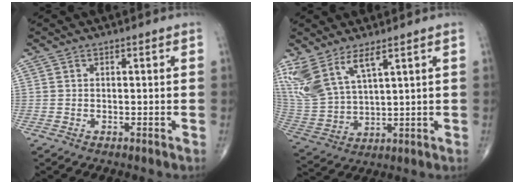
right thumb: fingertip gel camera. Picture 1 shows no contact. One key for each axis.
{"total": 12.5, "fx": 7.6, "fy": 4.8, "fz": 8.7, "tx": -0.196, "ty": -0.029, "tz": 0.172}